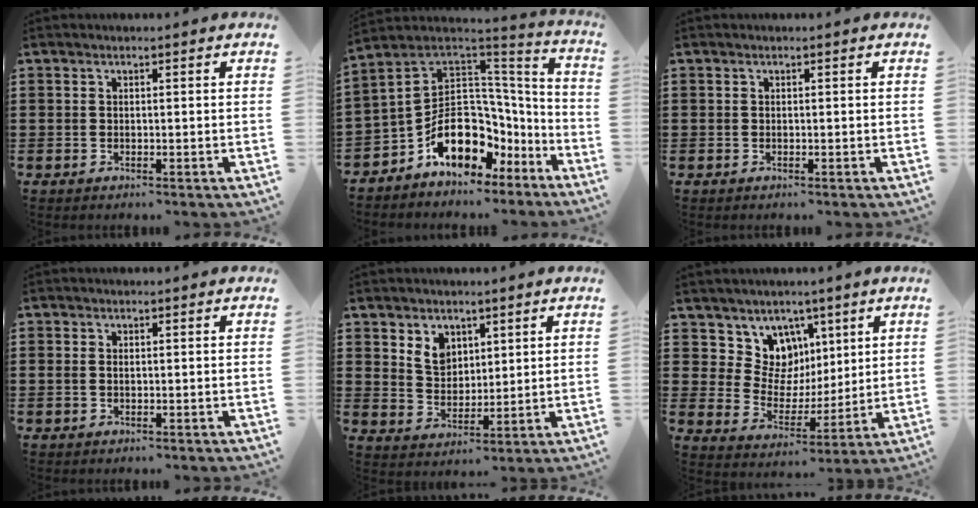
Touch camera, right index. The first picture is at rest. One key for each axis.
{"total": 13.1, "fx": -4.5, "fy": 9.2, "fz": 8.1, "tx": -0.158, "ty": -0.006, "tz": -0.084}
{"total": 0.0}
{"total": 0.8, "fx": 0.0, "fy": 0.5, "fz": 0.5, "tx": -0.013, "ty": 0.003, "tz": 0.000}
{"total": 5.0, "fx": 2.9, "fy": 3.7, "fz": 1.6, "tx": -0.039, "ty": 0.010, "tz": 0.054}
{"total": 8.5, "fx": 4.4, "fy": 7.1, "fz": 1.9, "tx": -0.070, "ty": -0.029, "tz": 0.084}